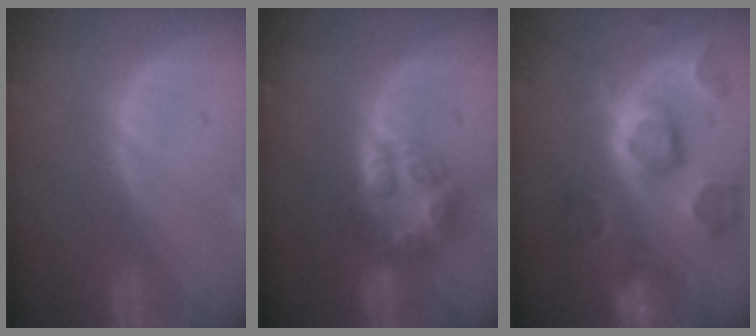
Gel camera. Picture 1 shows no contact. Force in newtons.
{"total": 7.6, "press": 6.7, "slide": 3.6}
{"total": 11.4, "press": 10.0, "slide": 5.5}